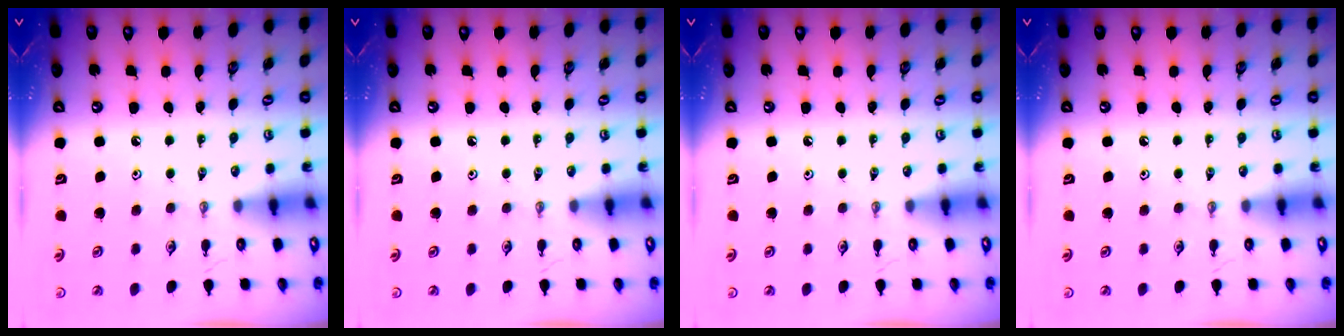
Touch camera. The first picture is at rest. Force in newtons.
{"total": 0.0}
{"total": 0.0}
{"total": 0.0}